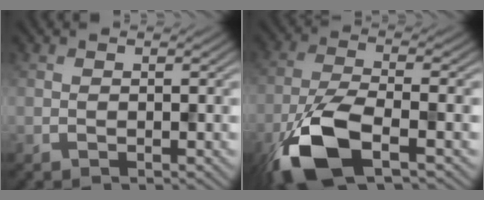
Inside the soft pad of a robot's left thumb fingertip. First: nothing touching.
{"total": 11.2, "force": [-5.7, 3.8, 8.8], "torque": [-0.194, -0.016, -0.123]}